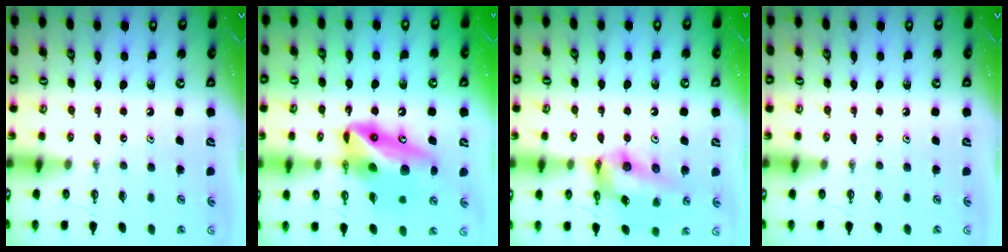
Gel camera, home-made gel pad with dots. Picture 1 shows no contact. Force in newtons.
{"total": 14.4, "press": 14.2, "slide": 2.3}
{"total": 15.3, "press": 15.2, "slide": 1.5}
{"total": 0.0}